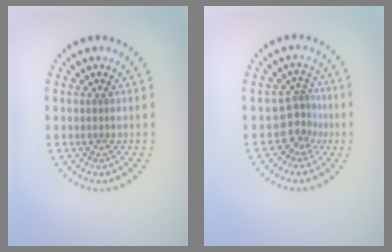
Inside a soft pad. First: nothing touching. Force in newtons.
{"total": 2.7, "press": 1.7, "slide": 2.0}